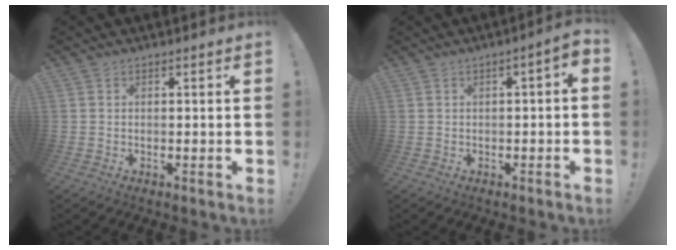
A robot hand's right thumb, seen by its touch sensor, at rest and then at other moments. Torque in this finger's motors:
{"motor_torque": [-0.45, -0.17, -0.37, 0.36, 0.13]}